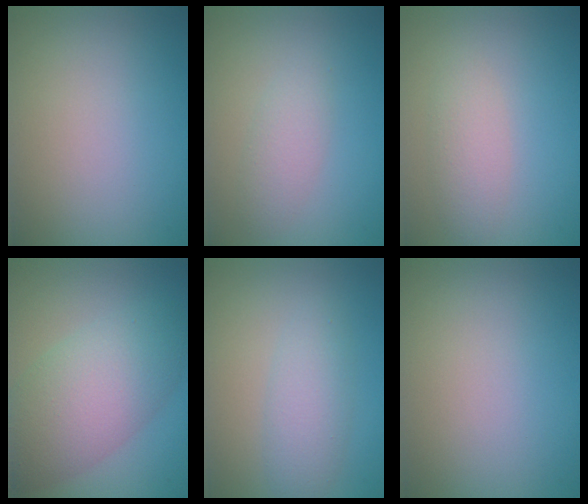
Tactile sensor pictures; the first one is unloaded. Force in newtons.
{"total": 2.0, "press": 2.0, "slide": 0.2}
{"total": 2.3, "press": 2.3, "slide": 0.1}
{"total": 7.3, "press": 7.3, "slide": 0.1}
{"total": 2.8, "press": 2.8, "slide": 0.1}
{"total": 0.0}